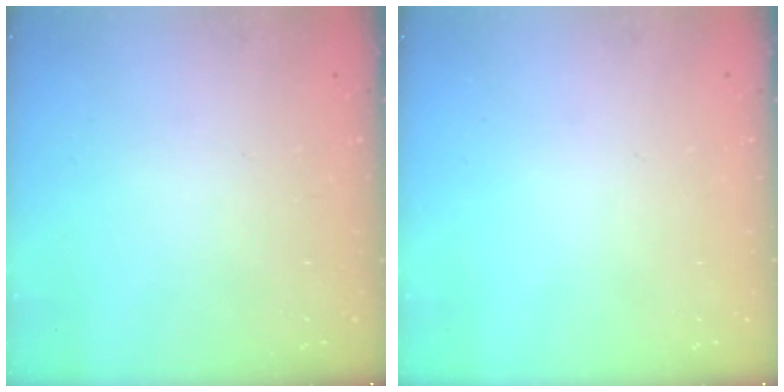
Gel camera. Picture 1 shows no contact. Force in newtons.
{"total": 0.0}